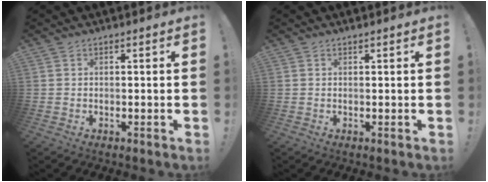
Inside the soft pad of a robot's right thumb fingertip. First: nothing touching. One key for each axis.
{"total": 0.6, "fx": 0.6, "fy": -0.1, "fz": 0.0, "tx": 0.005, "ty": -0.002, "tz": 0.010}